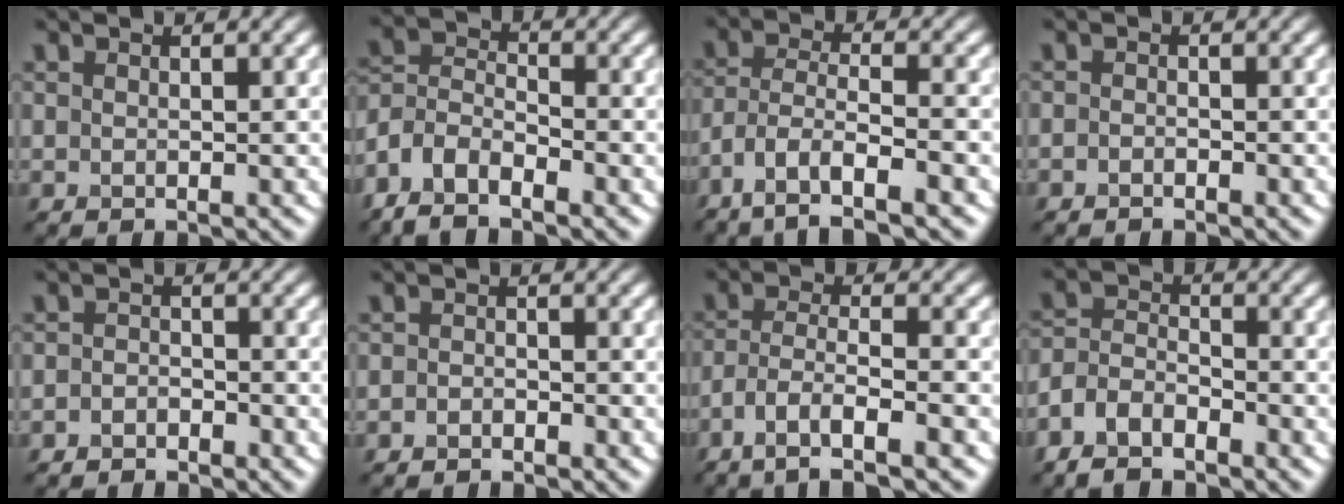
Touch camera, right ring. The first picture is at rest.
{"total": 5.1, "force": [-3.8, 2.3, 2.6], "torque": [-0.052, 0.002, -0.085]}
{"total": 6.6, "force": [-4.3, 1.8, 4.7], "torque": [-0.087, -0.001, -0.083]}
{"total": 0.7, "force": [-0.6, 0.2, 0.3], "torque": [-0.005, -0.001, -0.011]}
{"total": 1.5, "force": [-1.2, 0.8, 0.4], "torque": [-0.004, 0.003, -0.026]}
{"total": 1.0, "force": [-0.9, 0.4, 0.4], "torque": [-0.005, 0.000, -0.017]}
{"total": 5.9, "force": [-3.7, 1.4, 4.4], "torque": [-0.082, 0.001, -0.070]}
{"total": 4.3, "force": [-3.2, 2.0, 2.0], "torque": [-0.038, 0.003, -0.073]}